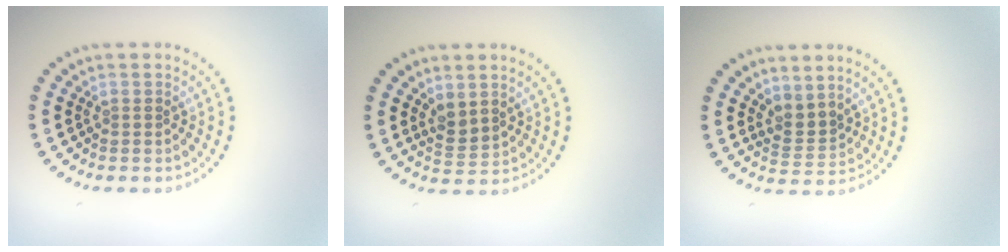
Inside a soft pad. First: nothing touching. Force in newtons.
{"total": 2.0, "press": 1.6, "slide": 1.1}
{"total": 2.1, "press": 1.3, "slide": 1.6}